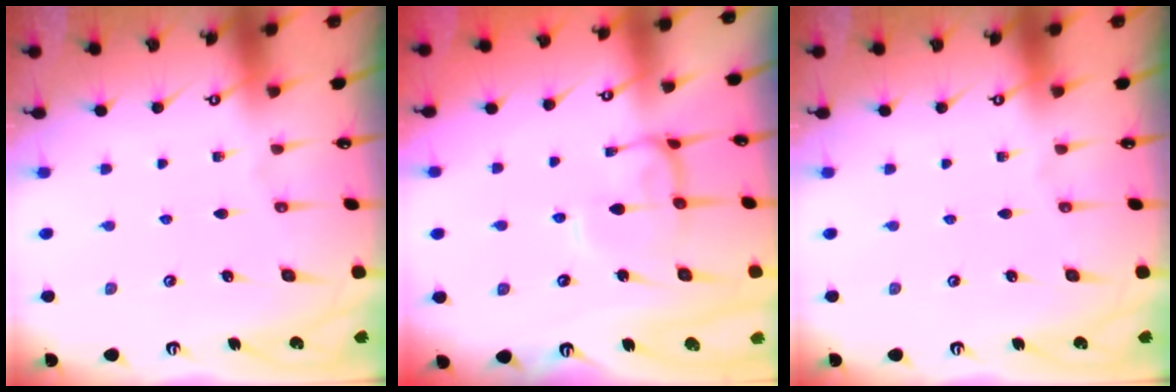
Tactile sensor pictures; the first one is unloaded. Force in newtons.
{"total": 1.5, "press": 1.5, "slide": 0.5}
{"total": 0.0}